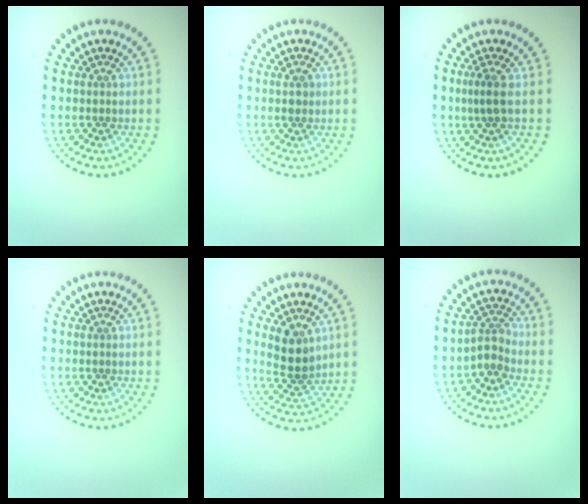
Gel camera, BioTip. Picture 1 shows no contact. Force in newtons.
{"total": 1.0, "press": 1.0, "slide": 0.1}
{"total": 1.7, "press": 1.2, "slide": 1.2}
{"total": 0.0}
{"total": 3.6, "press": 3.3, "slide": 1.4}
{"total": 2.0, "press": 1.4, "slide": 1.3}